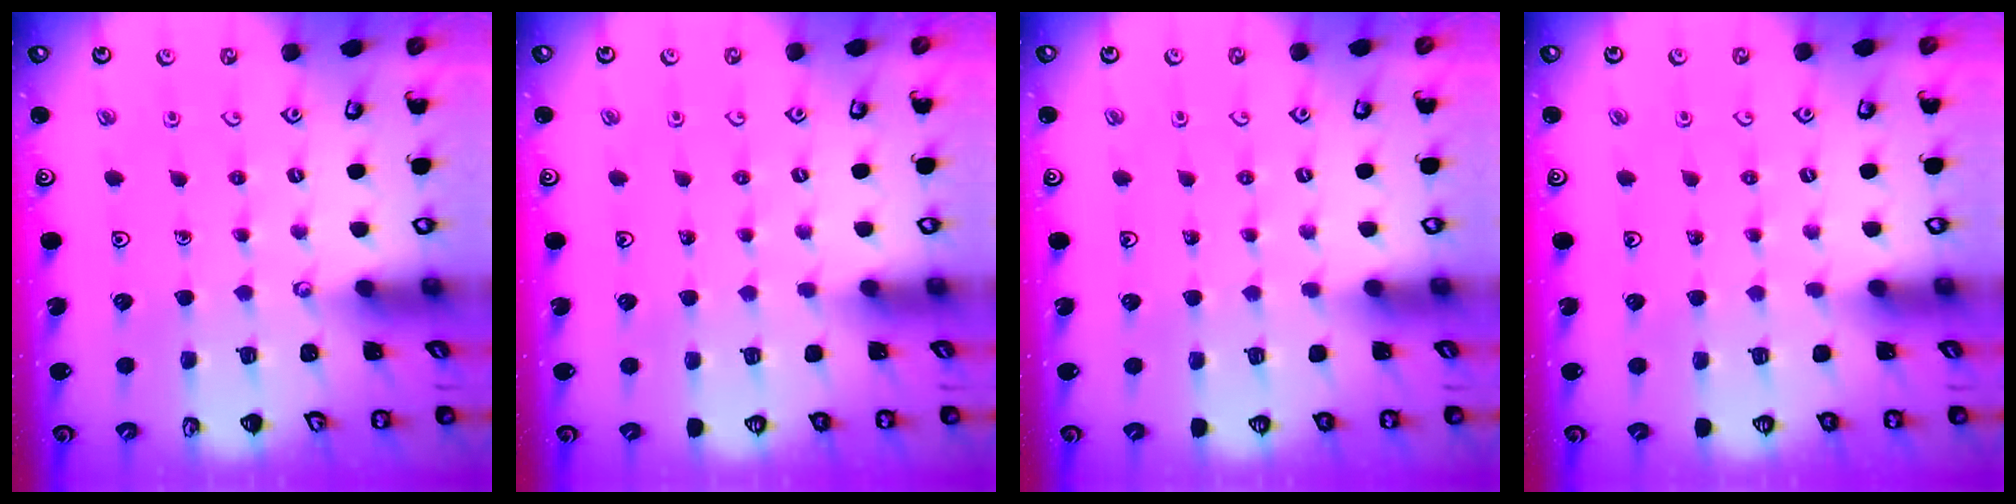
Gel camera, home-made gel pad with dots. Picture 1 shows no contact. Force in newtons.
{"total": 0.0}
{"total": 0.0}
{"total": 0.0}